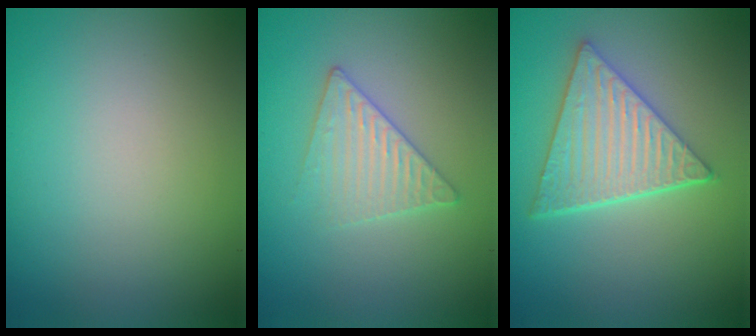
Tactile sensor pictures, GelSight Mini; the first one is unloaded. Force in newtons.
{"total": 3.0, "press": 3.0, "slide": 0.3}
{"total": 5.5, "press": 4.5, "slide": 3.2}